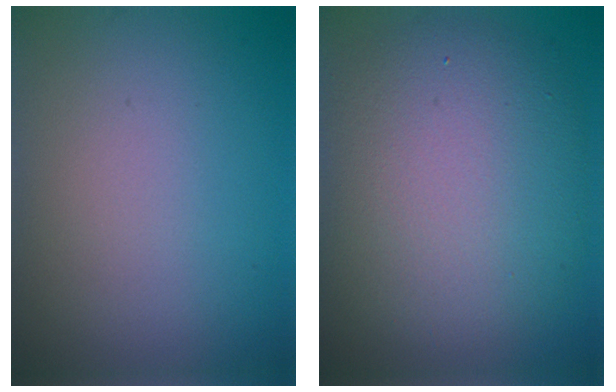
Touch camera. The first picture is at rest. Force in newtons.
{"total": 10.4, "press": 10.4, "slide": 0.5}